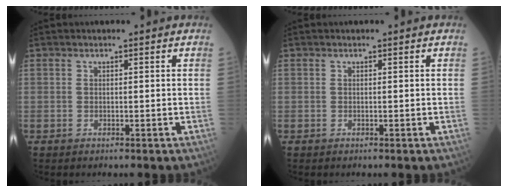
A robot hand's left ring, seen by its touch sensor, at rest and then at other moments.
{"total": 0.0}